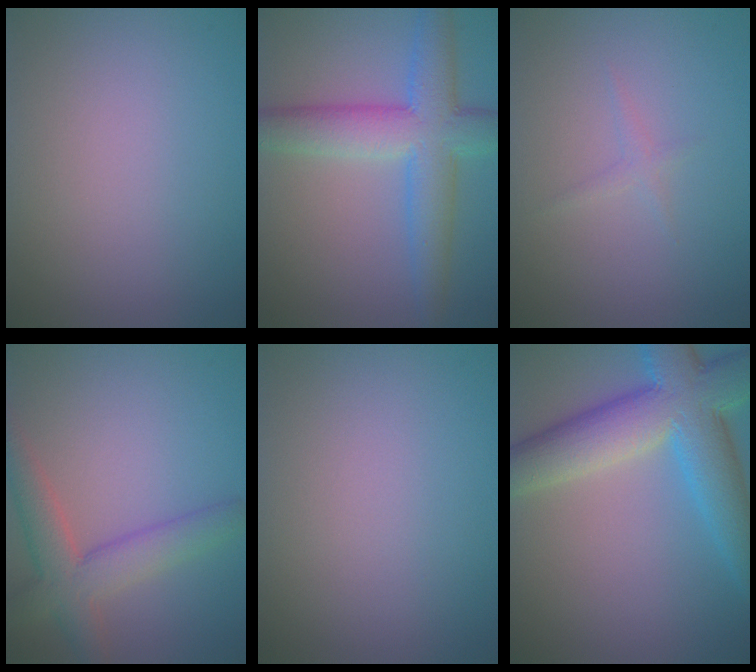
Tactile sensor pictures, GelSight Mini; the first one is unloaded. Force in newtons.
{"total": 7.2, "press": 7.2, "slide": 0.1}
{"total": 0.8, "press": 0.8, "slide": 0.0}
{"total": 4.9, "press": 4.9, "slide": 0.3}
{"total": 0.0}
{"total": 9.7, "press": 9.7, "slide": 0.7}